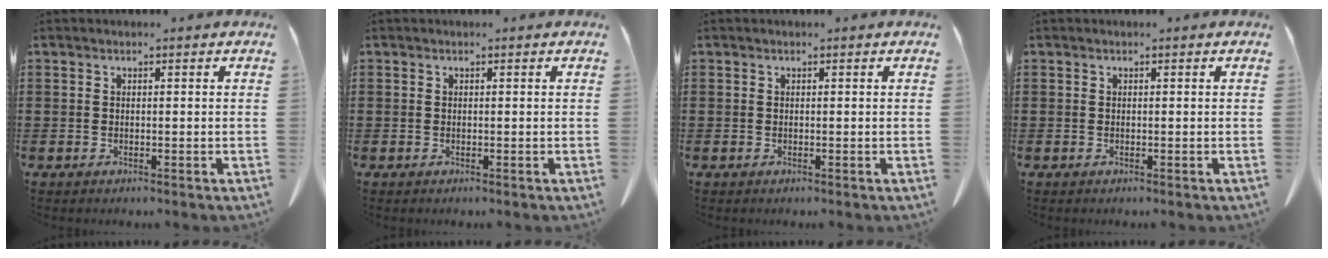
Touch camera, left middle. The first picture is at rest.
{"total": 0.0}
{"total": 0.0}
{"total": 0.0}